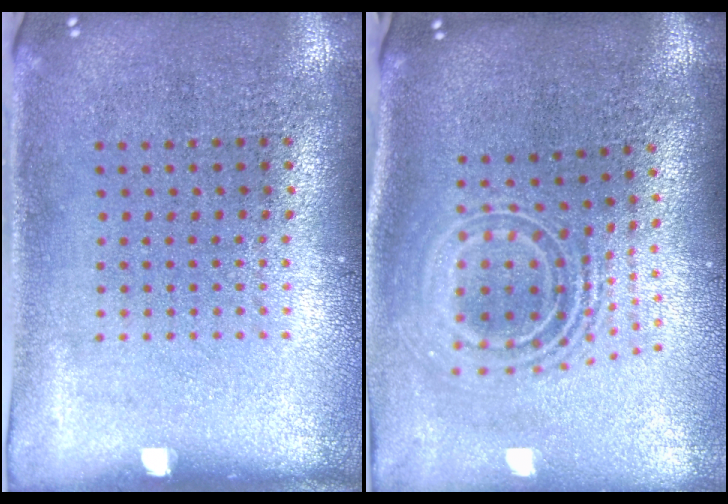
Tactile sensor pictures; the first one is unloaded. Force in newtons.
{"total": 2.5, "press": 1.7, "slide": 1.8}